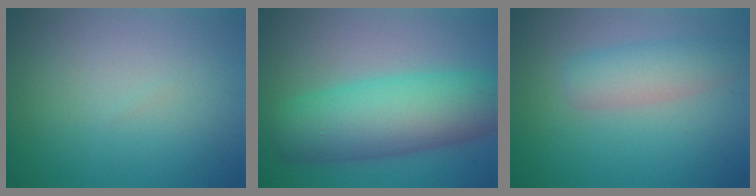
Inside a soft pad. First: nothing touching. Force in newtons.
{"total": 10.1, "press": 10.1, "slide": 0.3}
{"total": 3.9, "press": 3.9, "slide": 0.2}